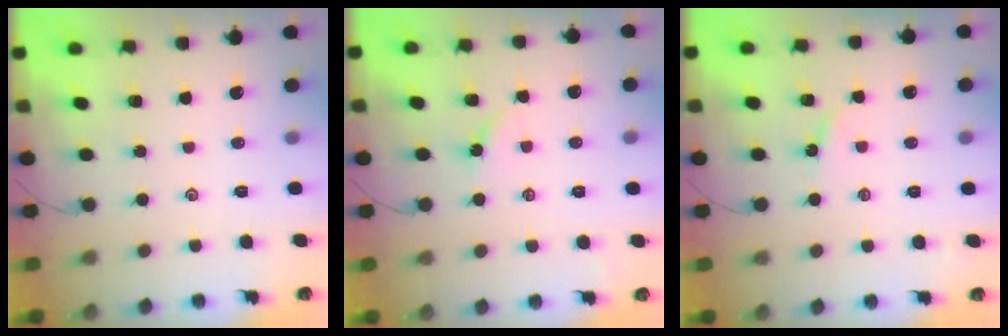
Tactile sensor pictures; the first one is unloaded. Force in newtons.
{"total": 3.6, "press": 3.5, "slide": 0.7}
{"total": 2.9, "press": 2.9, "slide": 0.3}